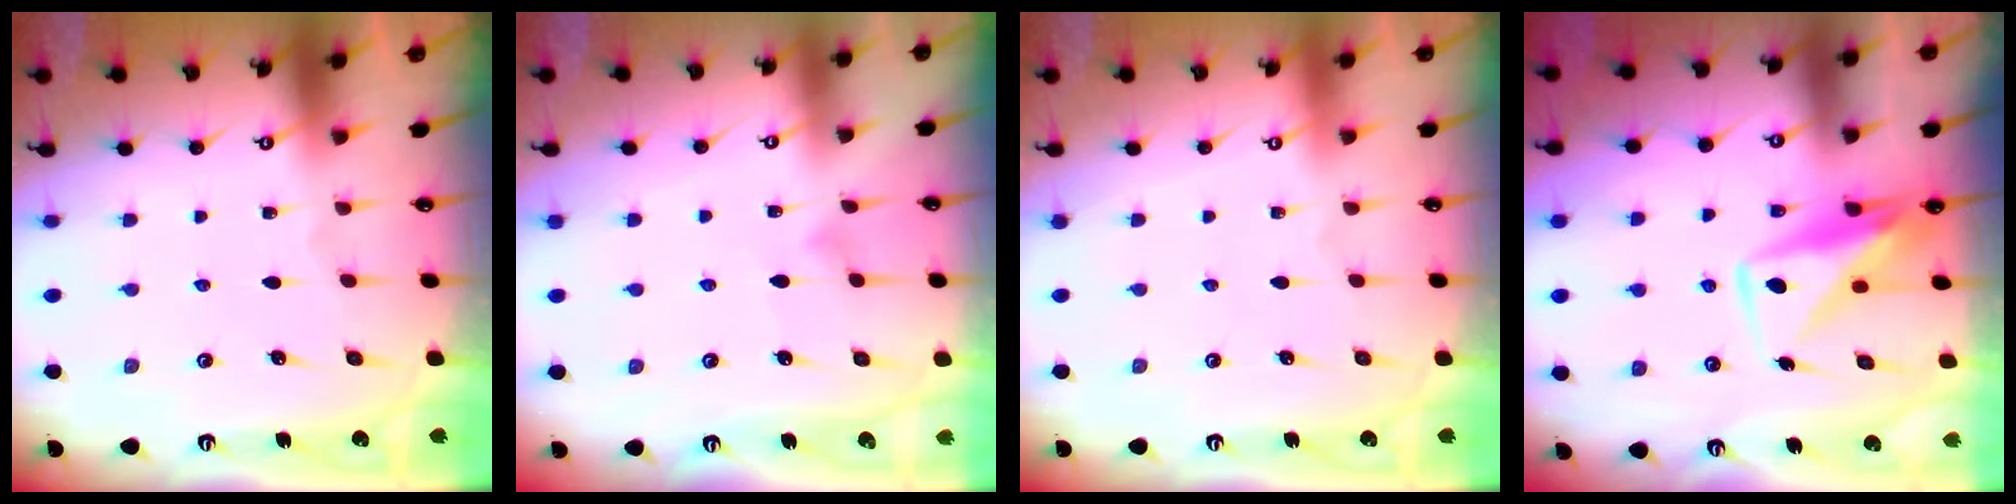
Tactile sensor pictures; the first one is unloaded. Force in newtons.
{"total": 4.9, "press": 4.9, "slide": 0.4}
{"total": 4.0, "press": 4.0, "slide": 0.1}
{"total": 9.6, "press": 9.6, "slide": 0.6}